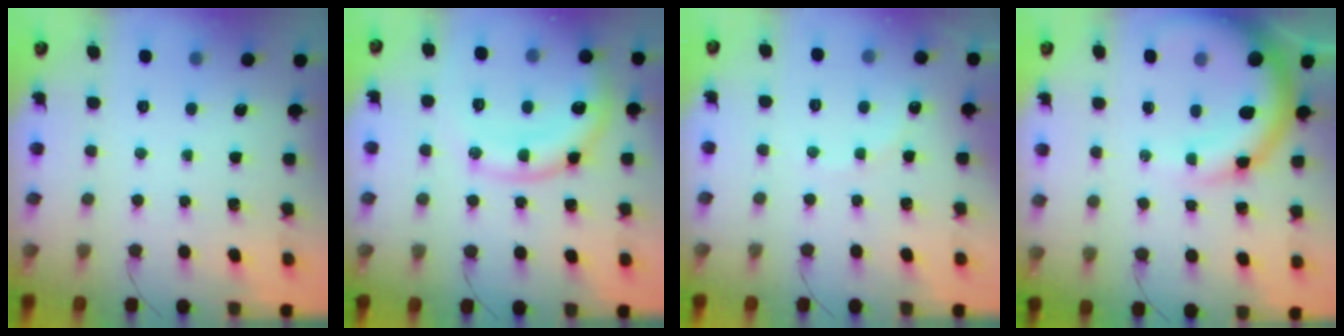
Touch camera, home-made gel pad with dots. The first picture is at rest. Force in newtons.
{"total": 14.7, "press": 14.6, "slide": 1.5}
{"total": 7.4, "press": 7.2, "slide": 1.7}
{"total": 13.6, "press": 13.1, "slide": 3.5}